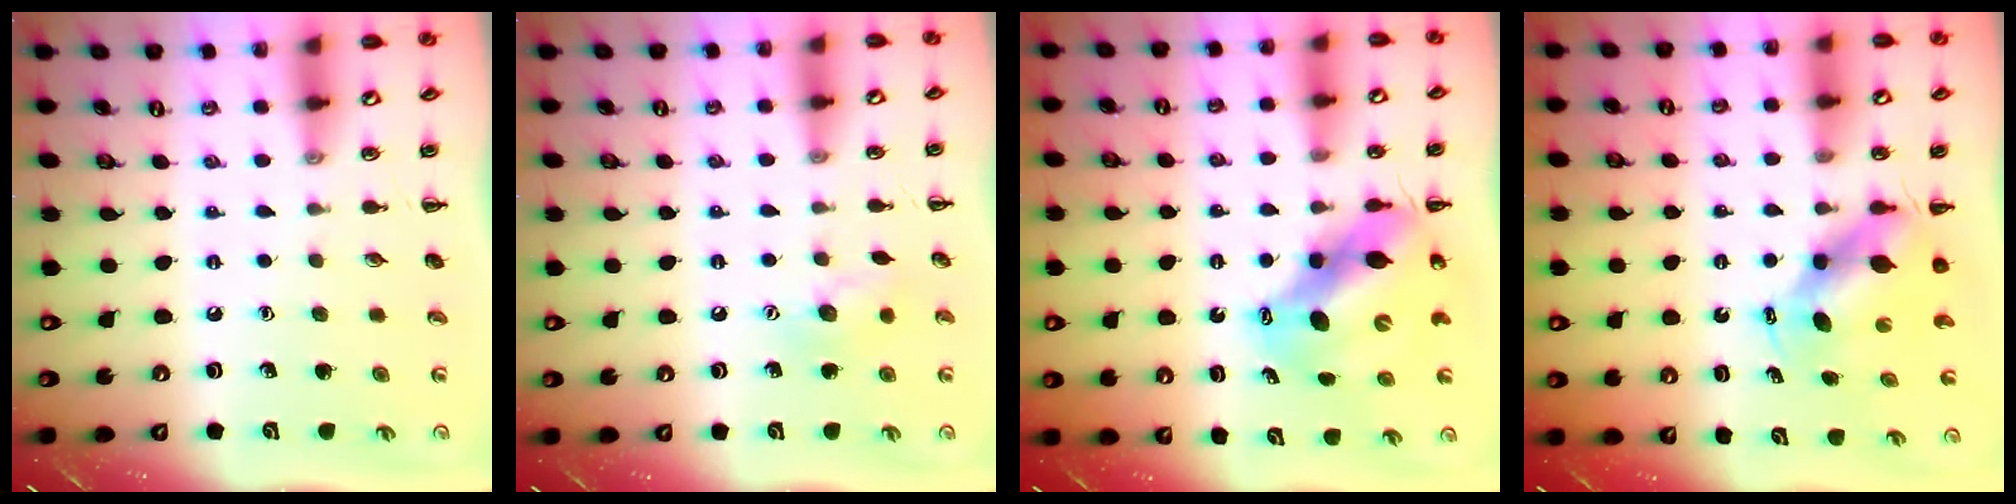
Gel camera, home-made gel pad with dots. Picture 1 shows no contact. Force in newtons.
{"total": 8.3, "press": 8.2, "slide": 1.2}
{"total": 12.3, "press": 11.9, "slide": 2.9}
{"total": 5.5, "press": 5.3, "slide": 1.6}